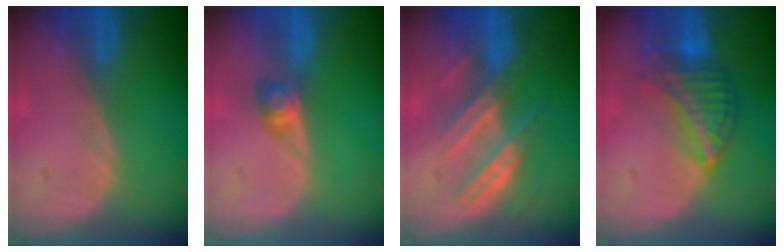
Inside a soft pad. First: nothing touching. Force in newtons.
{"total": 2.9, "press": 2.6, "slide": 1.4}
{"total": 8.2, "press": 7.6, "slide": 3.1}
{"total": 6.7, "press": 6.6, "slide": 1.2}